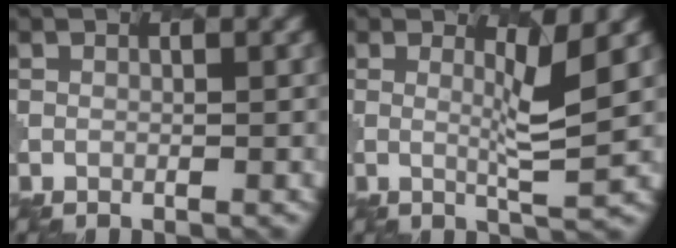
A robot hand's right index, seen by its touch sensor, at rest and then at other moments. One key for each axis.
{"total": 3.3, "fx": 1.1, "fy": 0.3, "fz": 3.1, "tx": -0.052, "ty": -0.006, "tz": 0.022}